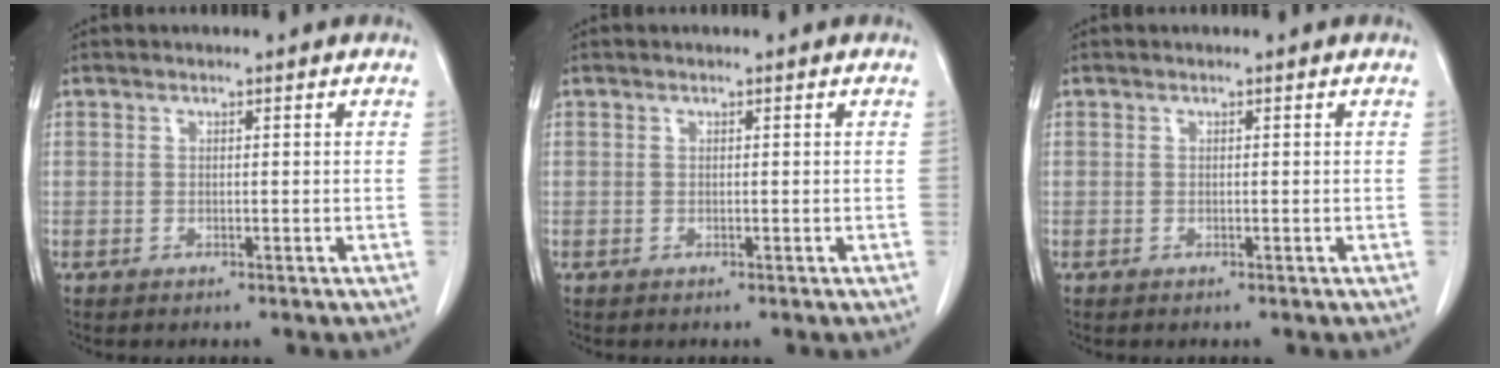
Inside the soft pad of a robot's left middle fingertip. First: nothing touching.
{"total": 0.0}
{"total": 0.0}